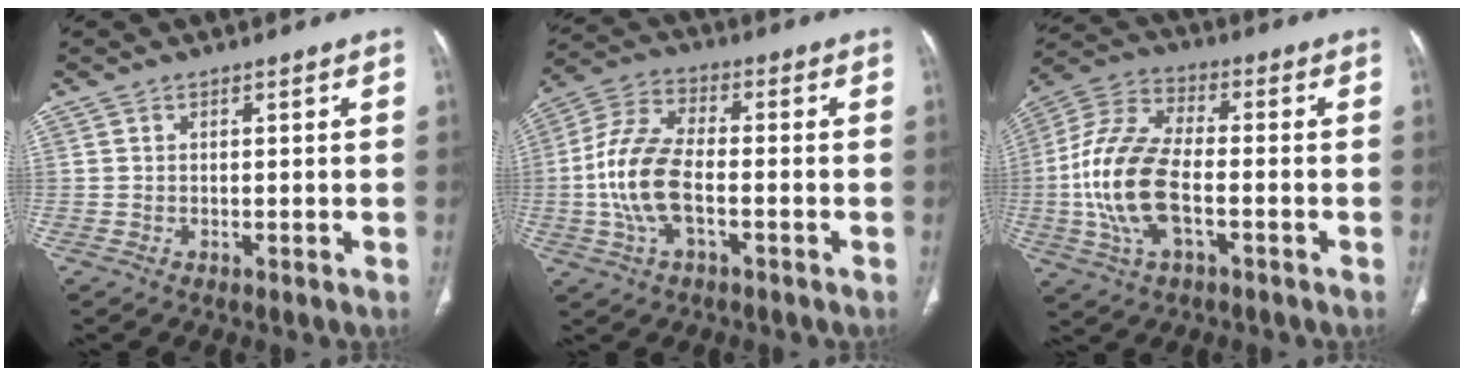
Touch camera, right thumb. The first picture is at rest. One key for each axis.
{"total": 12.2, "fx": -2.4, "fy": 6.0, "fz": 10.4, "tx": -0.223, "ty": 0.027, "tz": -0.049}
{"total": 16.2, "fx": -3.2, "fy": 8.0, "fz": 13.7, "tx": -0.295, "ty": 0.025, "tz": -0.062}